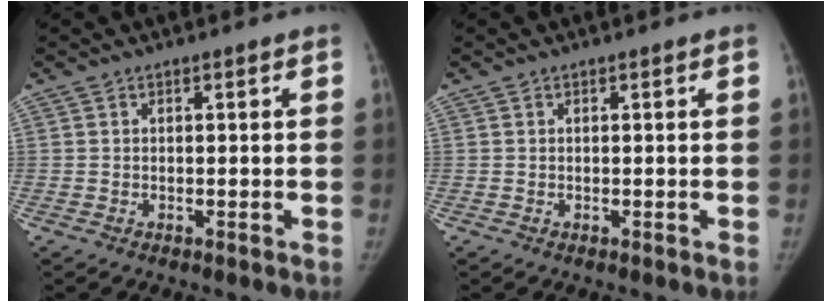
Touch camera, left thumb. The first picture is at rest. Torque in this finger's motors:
{"motor_torque": [0.01, 0.01, 0.00, 0.00, 0.00]}